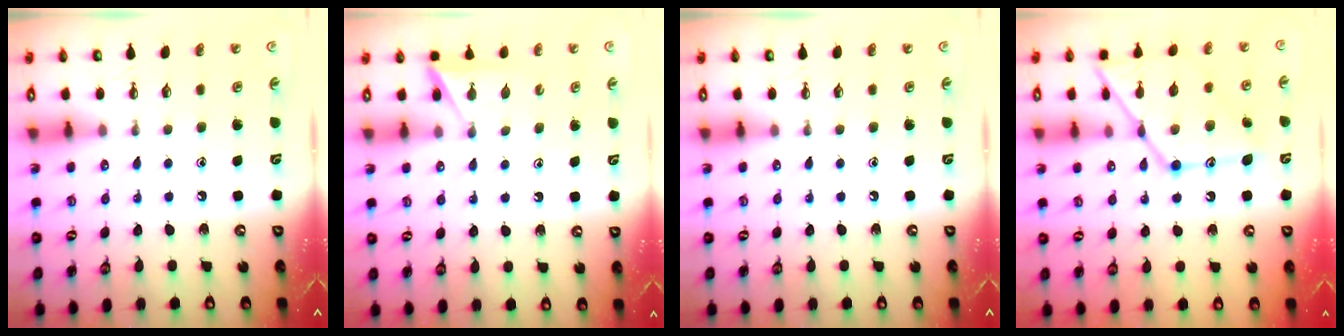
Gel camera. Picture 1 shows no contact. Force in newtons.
{"total": 5.7, "press": 5.7, "slide": 0.5}
{"total": 0.0}
{"total": 17.3, "press": 17.2, "slide": 1.2}